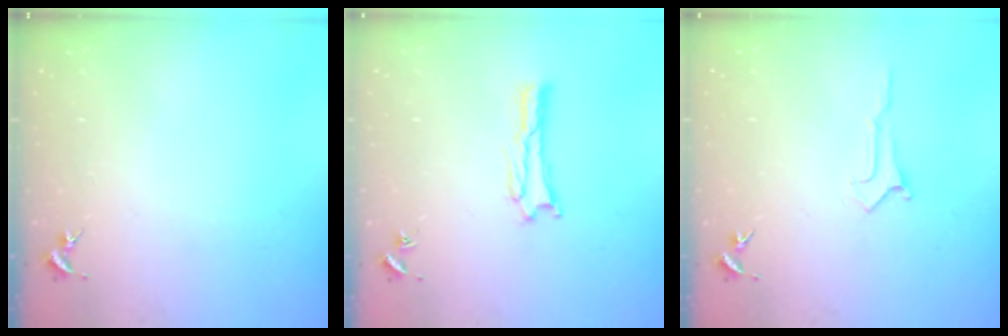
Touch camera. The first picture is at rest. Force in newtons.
{"total": 1.9, "press": 1.9, "slide": 0.1}
{"total": 0.0}